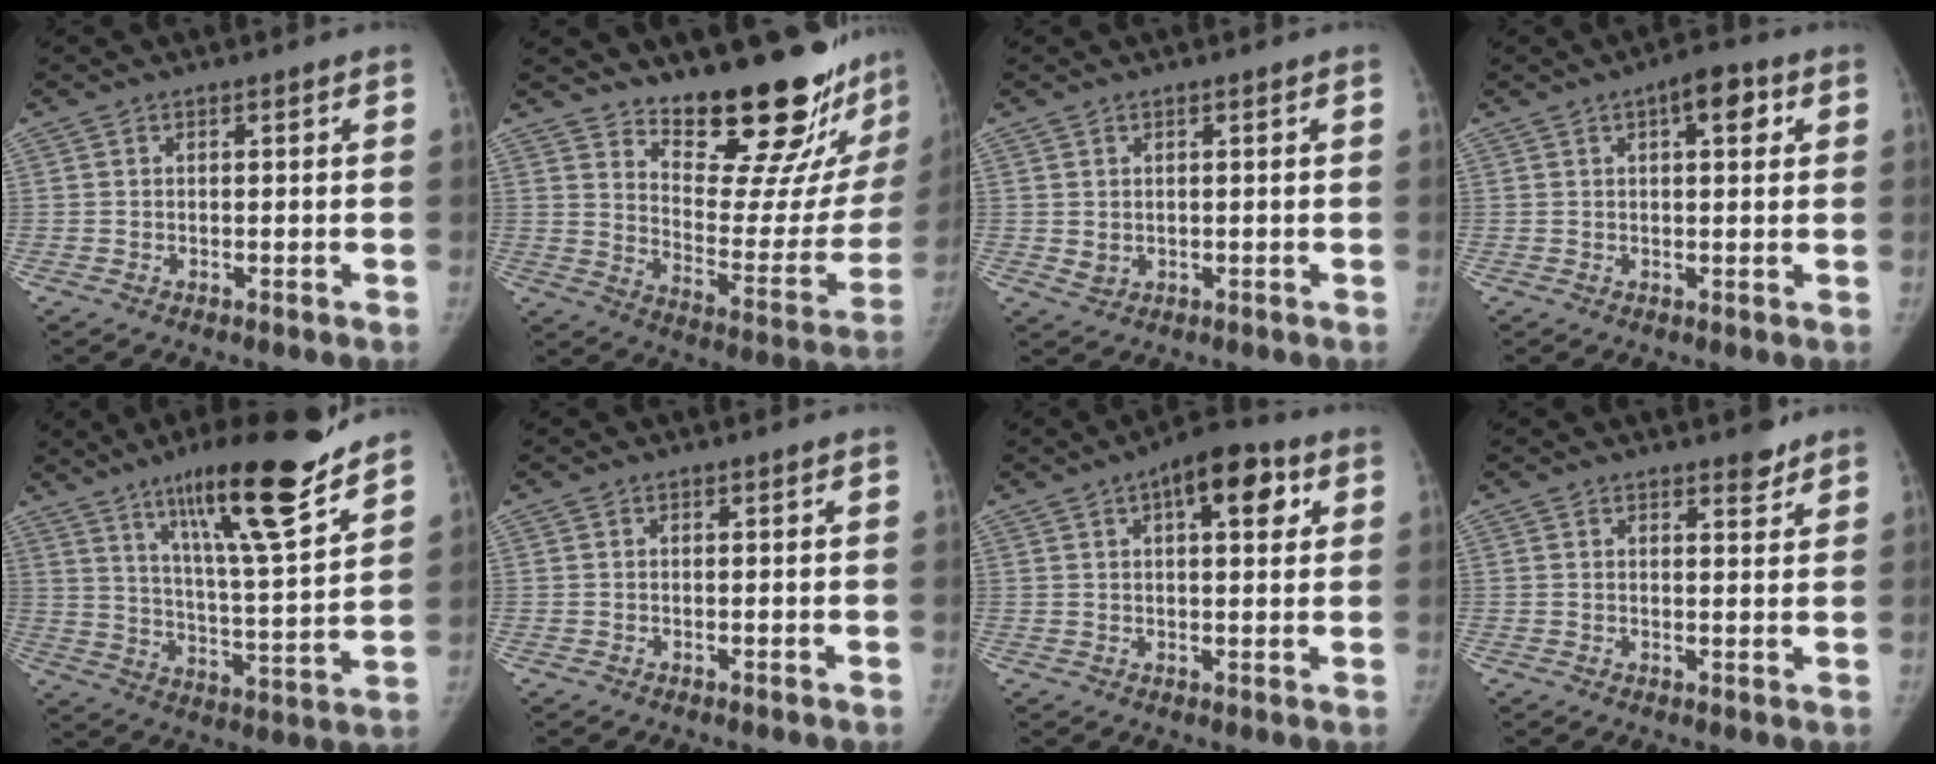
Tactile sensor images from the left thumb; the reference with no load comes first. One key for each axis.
{"total": 23.1, "fx": 19.8, "fy": 5.9, "fz": 10.3, "tx": -0.105, "ty": -0.173, "tz": 0.273}
{"total": 2.1, "fx": 0.3, "fy": 1.6, "fz": 1.4, "tx": -0.019, "ty": -0.006, "tz": 0.013}
{"total": 6.0, "fx": 2.4, "fy": 2.4, "fz": 4.9, "tx": -0.055, "ty": 0.002, "tz": 0.027}
{"total": 20.7, "fx": 14.8, "fy": 2.2, "fz": 14.3, "tx": -0.203, "ty": -0.079, "tz": 0.240}
{"total": 0.0}
{"total": 10.4, "fx": 4.3, "fy": 4.5, "fz": 8.4, "tx": -0.094, "ty": 0.005, "tz": 0.055}
{"total": 2.9, "fx": 2.4, "fy": 1.0, "fz": 1.4, "tx": -0.008, "ty": -0.017, "tz": 0.032}